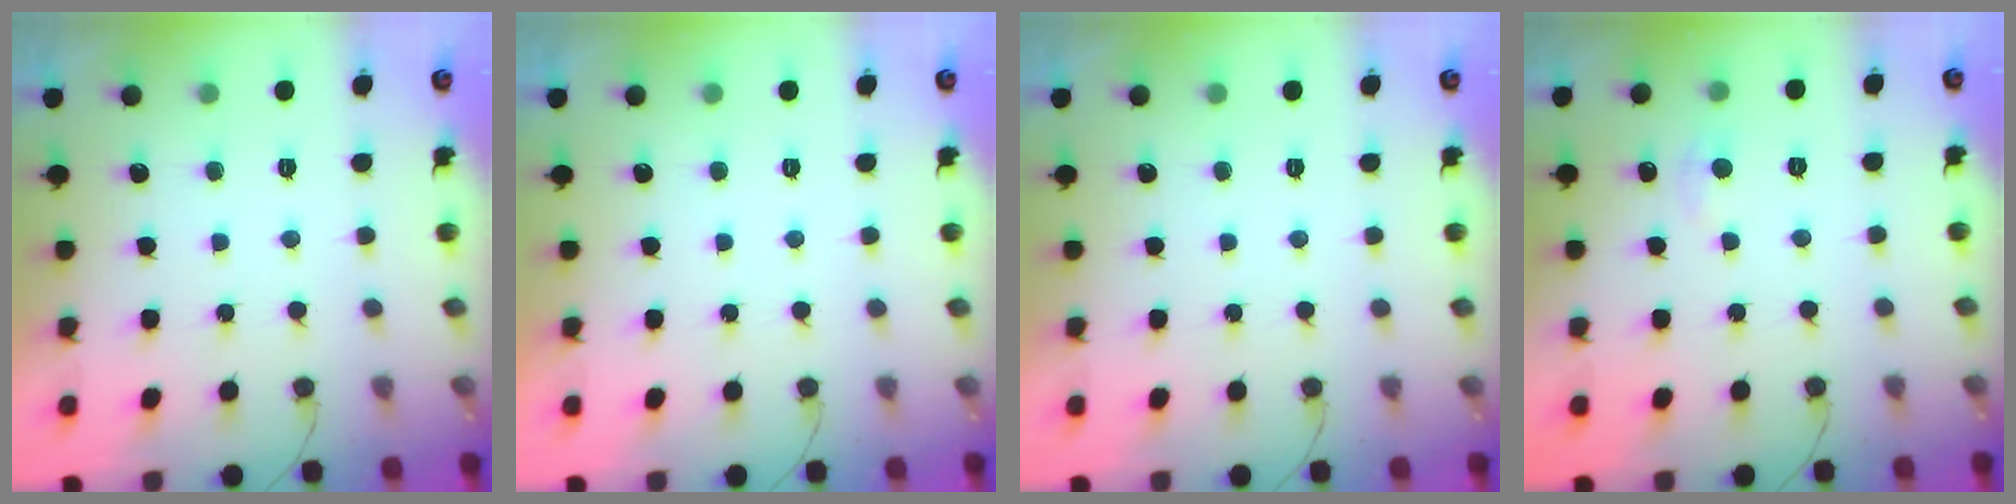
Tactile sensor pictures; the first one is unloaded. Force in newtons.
{"total": 0.0}
{"total": 0.0}
{"total": 2.5, "press": 2.4, "slide": 0.4}